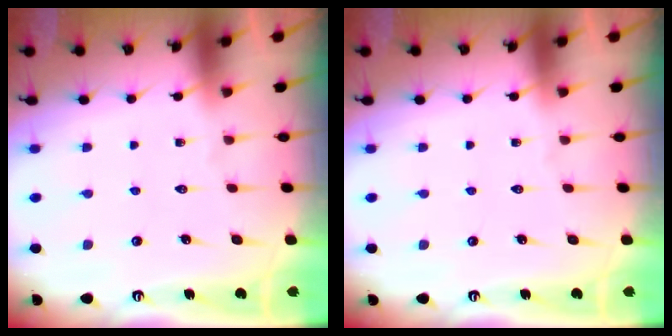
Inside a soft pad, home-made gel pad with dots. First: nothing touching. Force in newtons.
{"total": 0.0}